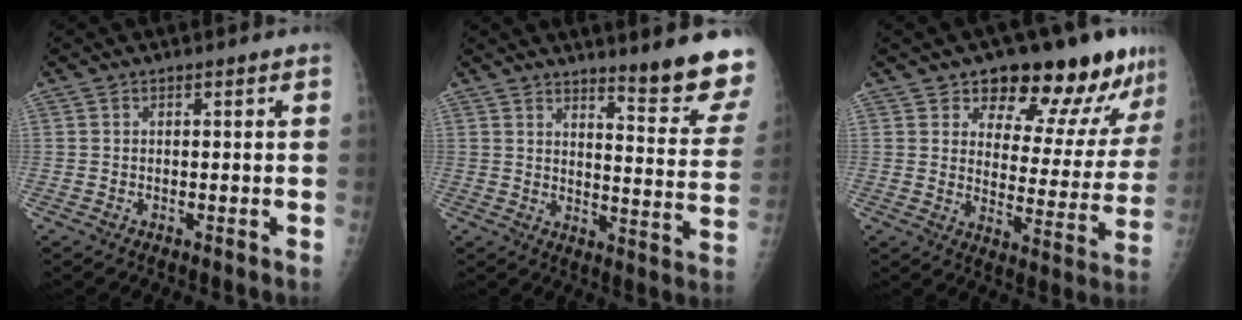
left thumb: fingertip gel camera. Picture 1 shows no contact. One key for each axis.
{"total": 13.4, "fx": 11.3, "fy": 1.1, "fz": 7.0, "tx": -0.067, "ty": -0.108, "tz": 0.140}
{"total": 17.1, "fx": 12.4, "fy": 7.2, "fz": 9.3, "tx": -0.065, "ty": -0.078, "tz": 0.167}